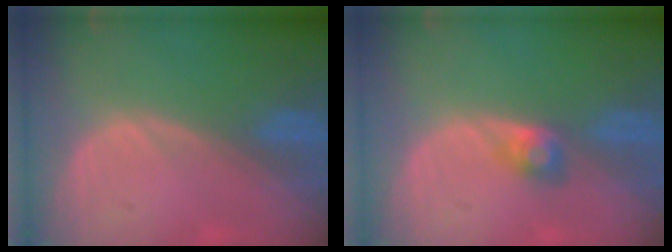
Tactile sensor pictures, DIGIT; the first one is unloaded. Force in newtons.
{"total": 2.4, "press": 2.4, "slide": 0.4}